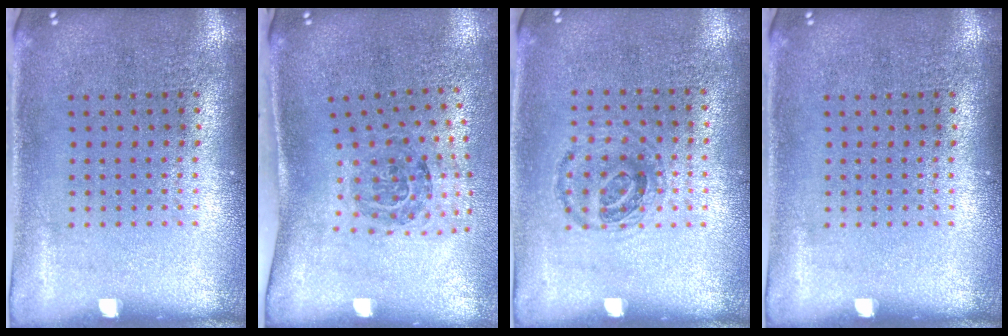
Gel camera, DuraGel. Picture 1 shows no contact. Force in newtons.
{"total": 1.5, "press": 1.2, "slide": 1.0}
{"total": 0.9, "press": 0.8, "slide": 0.5}
{"total": 0.0}